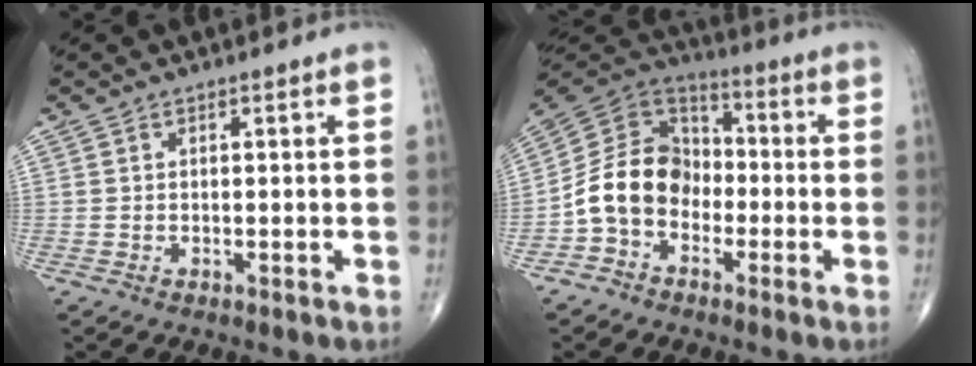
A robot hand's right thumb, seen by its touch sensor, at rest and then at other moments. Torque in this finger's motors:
{"motor_torque": [0.27, 0.21, 1.18, -0.78, 0.11]}